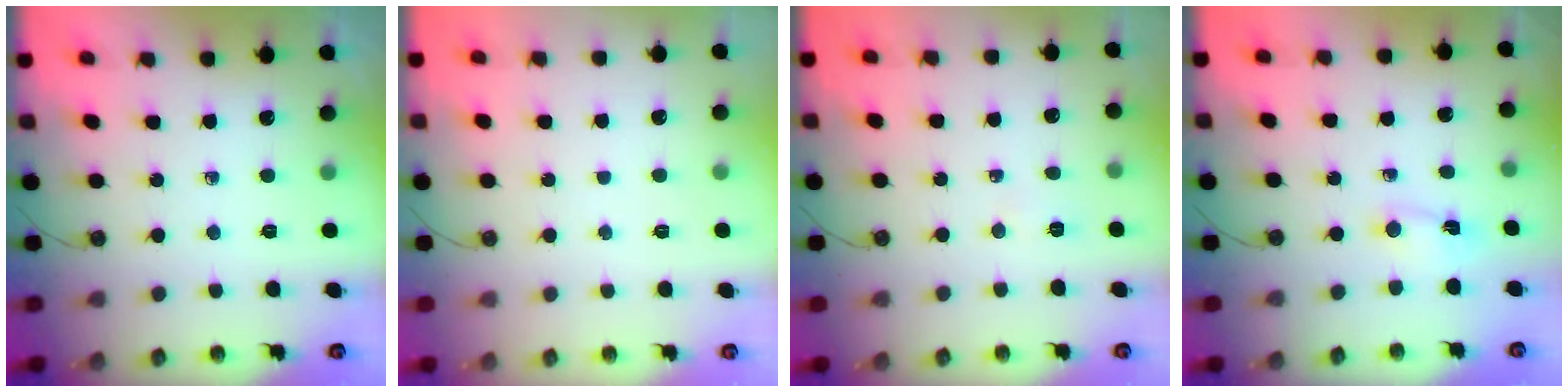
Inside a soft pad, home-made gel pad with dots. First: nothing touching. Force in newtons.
{"total": 1.8, "press": 1.7, "slide": 0.6}
{"total": 2.6, "press": 2.4, "slide": 0.9}
{"total": 1.4, "press": 1.4, "slide": 0.1}